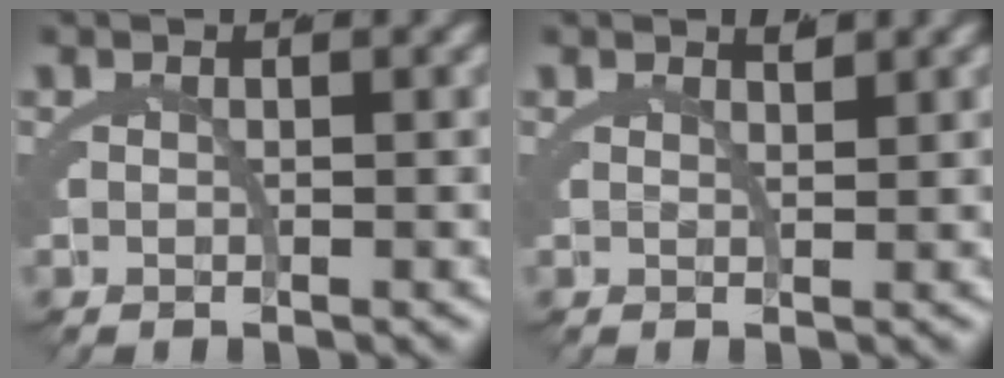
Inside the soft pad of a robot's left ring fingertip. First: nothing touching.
{"total": 0.7, "force": [0.6, -0.3, 0.4], "torque": [-0.007, -0.011, 0.018]}